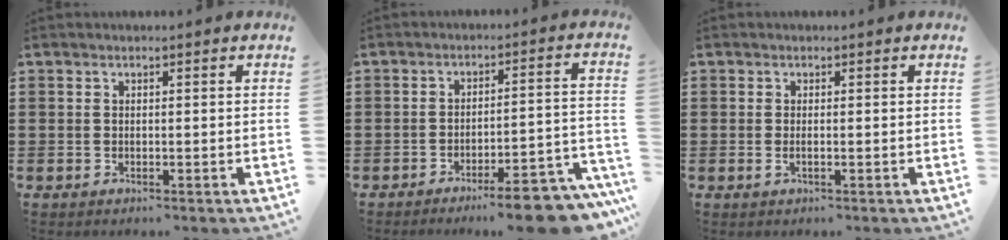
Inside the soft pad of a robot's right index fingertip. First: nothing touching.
{"total": 8.2, "force": [-7.1, 0.4, 4.0], "torque": [-0.051, 0.010, -0.129]}
{"total": 0.8, "force": [-0.2, 0.0, 0.8], "torque": [-0.014, -0.006, -0.002]}